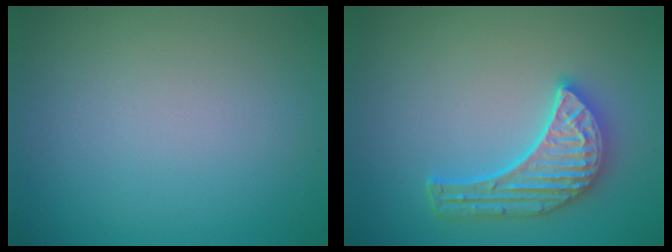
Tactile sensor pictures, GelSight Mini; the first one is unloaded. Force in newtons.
{"total": 5.0, "press": 4.3, "slide": 2.6}